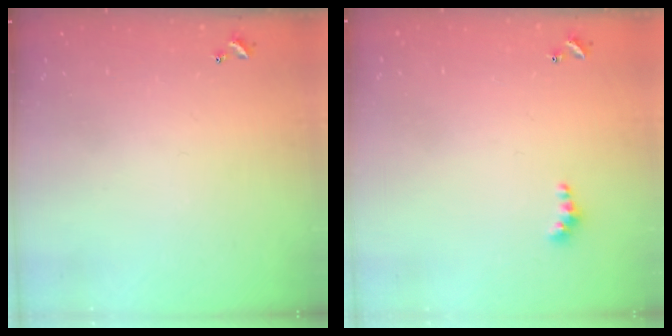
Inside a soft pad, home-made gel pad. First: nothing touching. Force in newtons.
{"total": 2.8, "press": 2.8, "slide": 0.5}